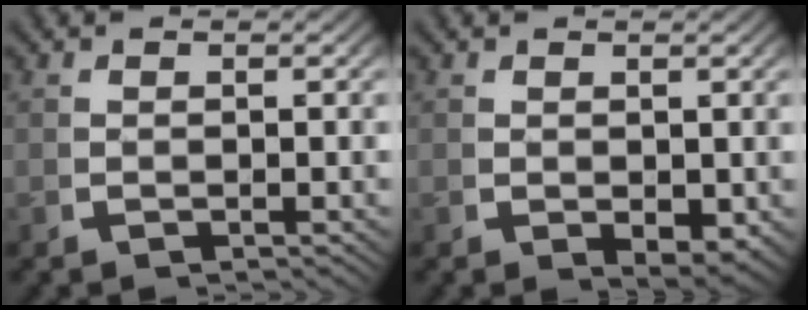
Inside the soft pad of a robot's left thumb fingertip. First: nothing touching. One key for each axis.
{"total": 2.3, "fx": 0.1, "fy": 1.5, "fz": 1.8, "tx": -0.031, "ty": -0.017, "tz": 0.011}